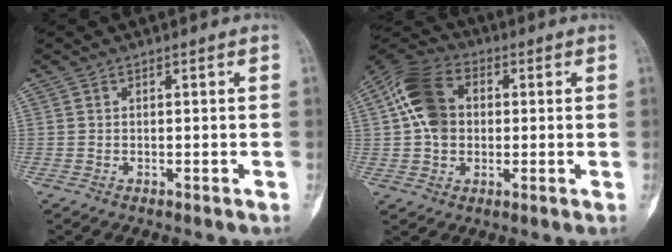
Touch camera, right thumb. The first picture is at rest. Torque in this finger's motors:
{"motor_torque": [1.36, 1.80, 0.57, -0.50, 0.47]}